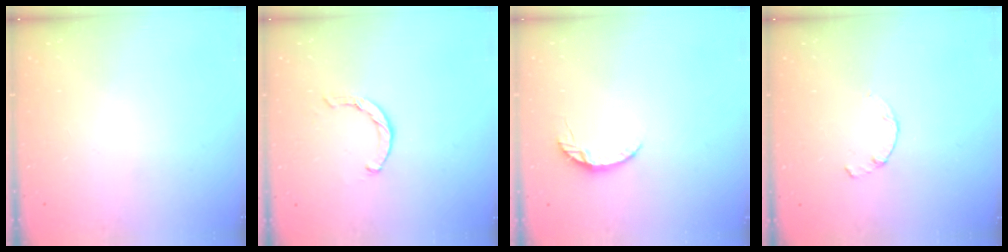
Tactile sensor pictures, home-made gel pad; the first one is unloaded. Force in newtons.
{"total": 1.4, "press": 1.3, "slide": 0.3}
{"total": 4.6, "press": 4.6, "slide": 0.6}
{"total": 0.9, "press": 0.8, "slide": 0.3}